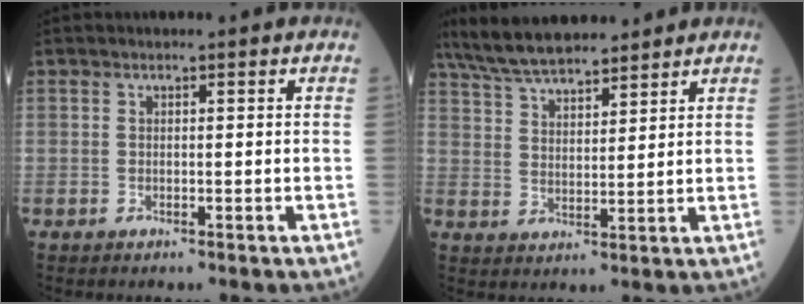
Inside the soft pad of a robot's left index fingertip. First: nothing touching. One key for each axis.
{"total": 11.7, "fx": 10.2, "fy": 2.4, "fz": 5.3, "tx": -0.100, "ty": 0.029, "tz": 0.184}